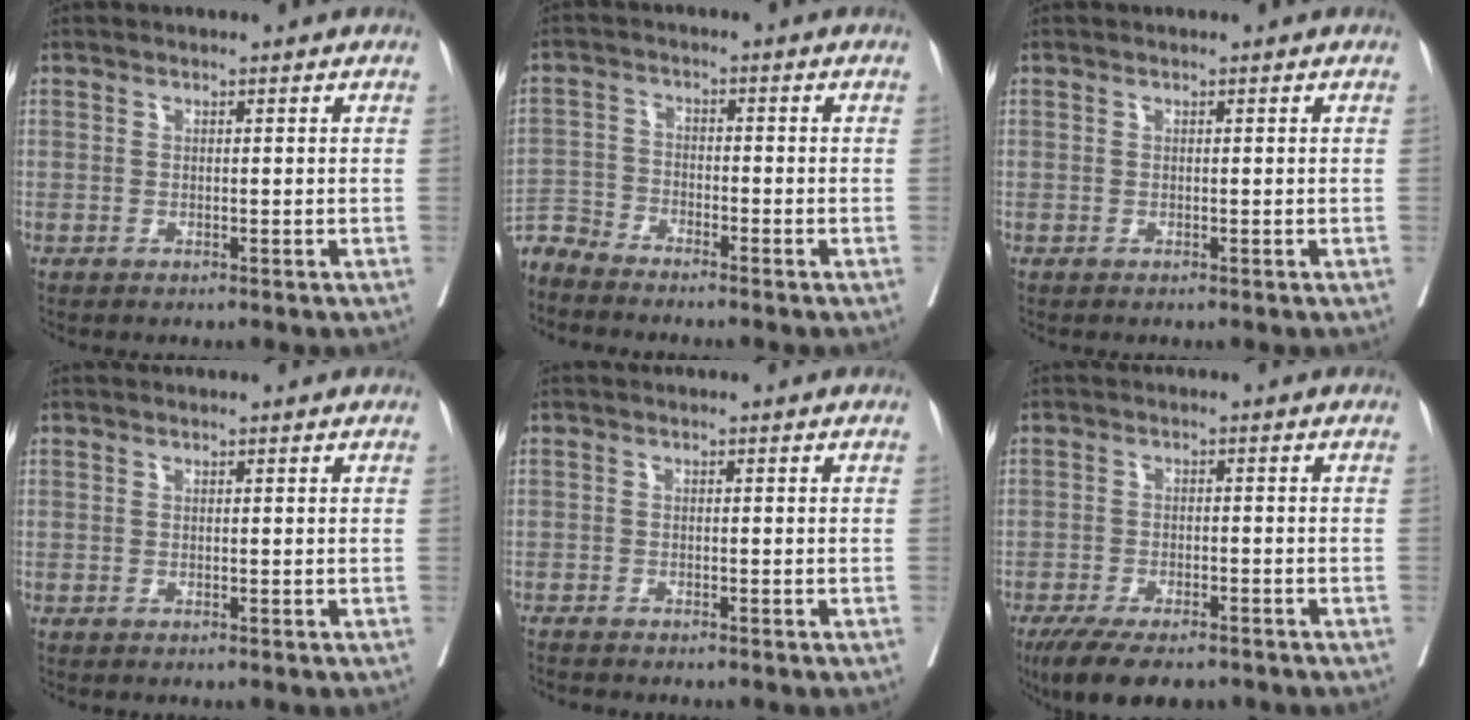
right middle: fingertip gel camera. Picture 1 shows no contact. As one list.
[{"total": 4.3, "force": [-4.3, 0.0, -0.2], "torque": [0.011, -0.010, -0.085]}, {"total": 0.0}, {"total": 0.0}, {"total": 2.6, "force": [-2.4, -0.1, 1.0], "torque": [-0.015, -0.002, -0.037]}, {"total": 10.0, "force": [-7.7, 3.3, 5.5], "torque": [-0.080, -0.010, -0.118]}]